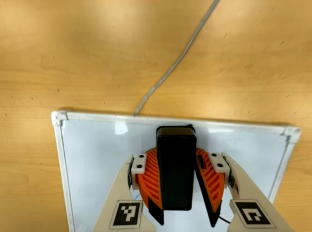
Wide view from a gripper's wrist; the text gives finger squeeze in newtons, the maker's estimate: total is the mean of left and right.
{"total": 13.4, "left": 15.4, "right": 11.5}